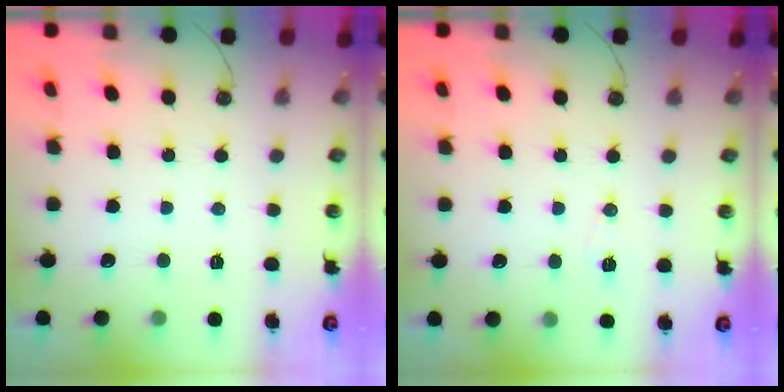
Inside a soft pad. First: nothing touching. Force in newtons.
{"total": 5.0, "press": 4.2, "slide": 2.7}